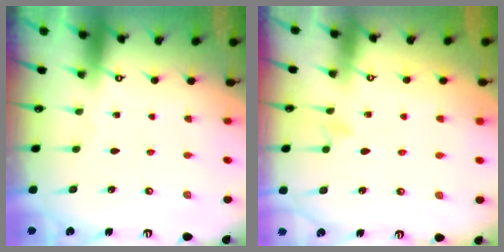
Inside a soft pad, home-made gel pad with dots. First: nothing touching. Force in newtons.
{"total": 5.1, "press": 5.0, "slide": 0.7}